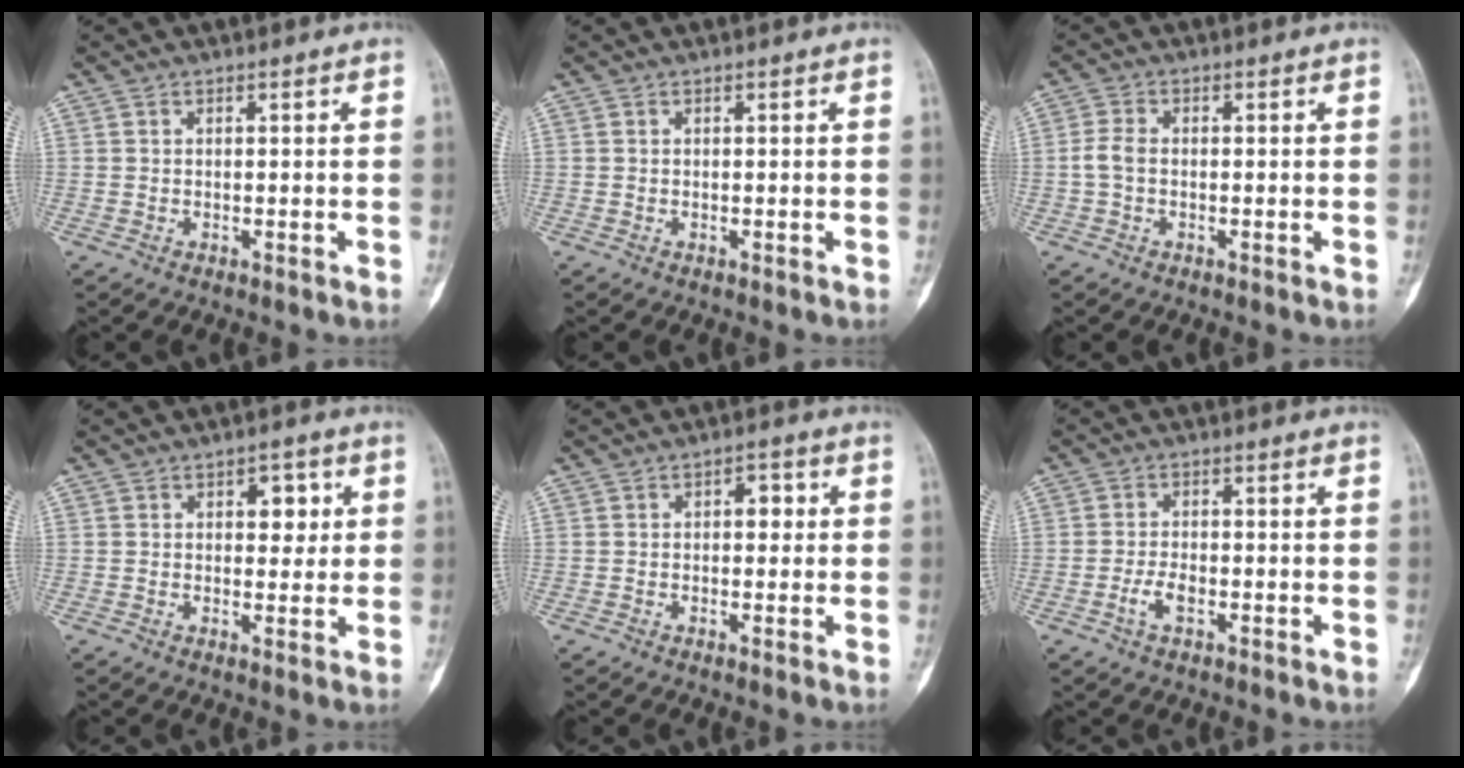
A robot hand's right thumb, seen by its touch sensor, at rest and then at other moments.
{"total": 0.0}
{"total": 2.9, "force": [-0.4, 1.8, 2.2], "torque": [-0.050, 0.004, -0.016]}
{"total": 4.7, "force": [1.3, 3.0, 3.4], "torque": [-0.011, 0.000, 0.015]}
{"total": 3.2, "force": [0.5, 2.0, 2.4], "torque": [-0.011, 0.008, 0.001]}
{"total": 3.3, "force": [-1.4, 1.6, 2.6], "torque": [-0.053, 0.010, -0.028]}